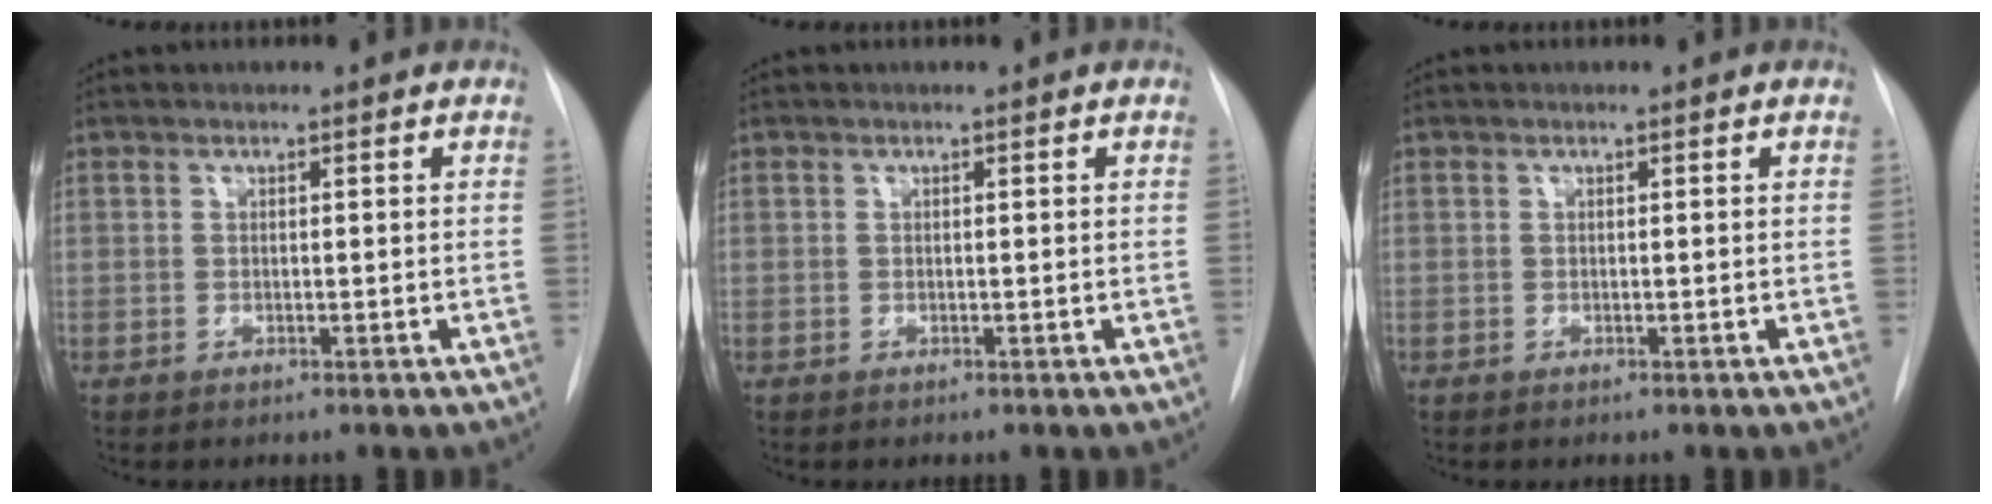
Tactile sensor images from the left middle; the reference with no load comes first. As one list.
[{"total": 0.0}, {"total": 0.0}]